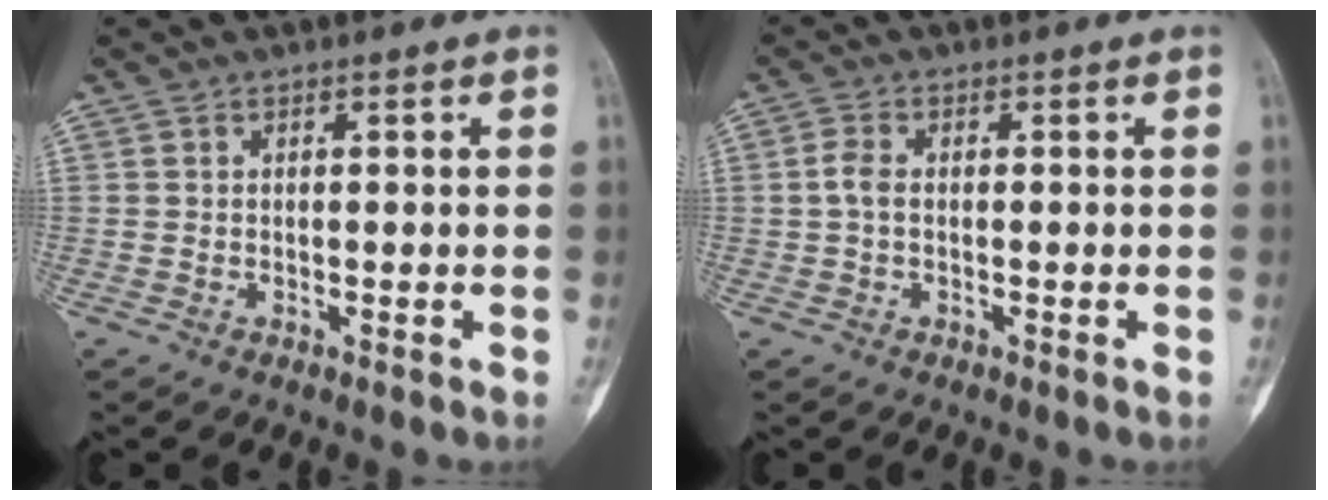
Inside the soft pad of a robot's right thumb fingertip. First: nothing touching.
{"total": 2.8, "force": [0.0, 1.7, 2.2], "torque": [-0.049, 0.008, -0.003]}